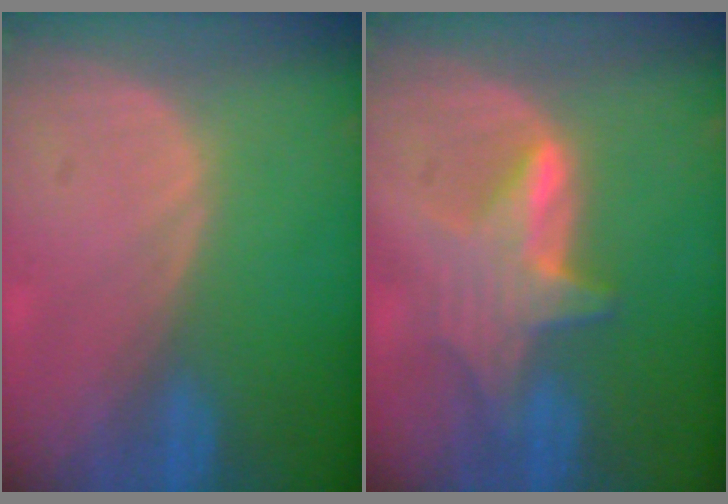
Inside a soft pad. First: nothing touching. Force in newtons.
{"total": 6.3, "press": 6.1, "slide": 1.7}